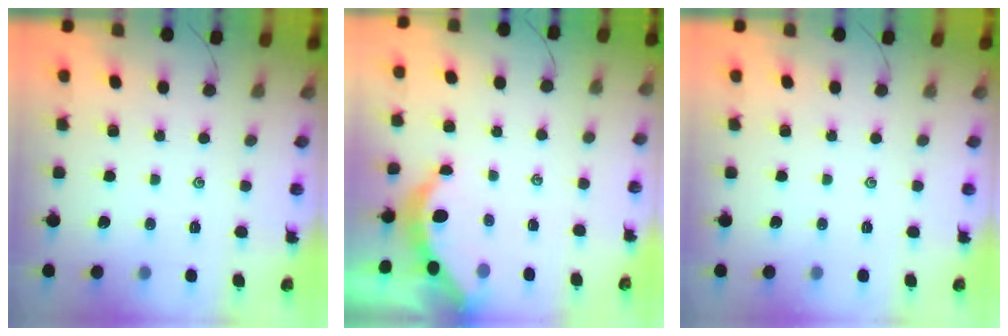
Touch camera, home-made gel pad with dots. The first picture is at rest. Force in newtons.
{"total": 4.0, "press": 3.9, "slide": 0.4}
{"total": 0.0}